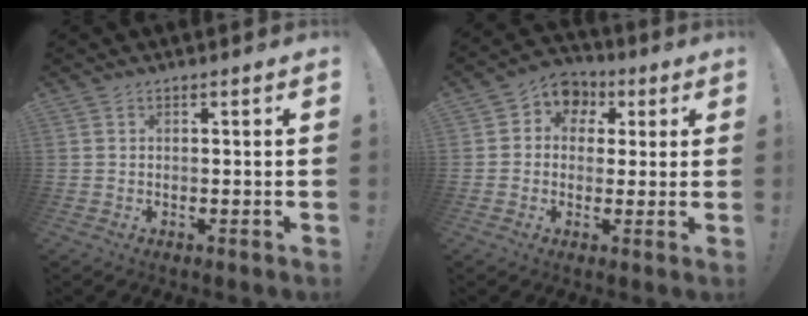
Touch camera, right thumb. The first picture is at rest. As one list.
[{"total": 7.2, "force": [1.2, 6.6, 2.7], "torque": [-0.038, 0.001, 0.026]}]